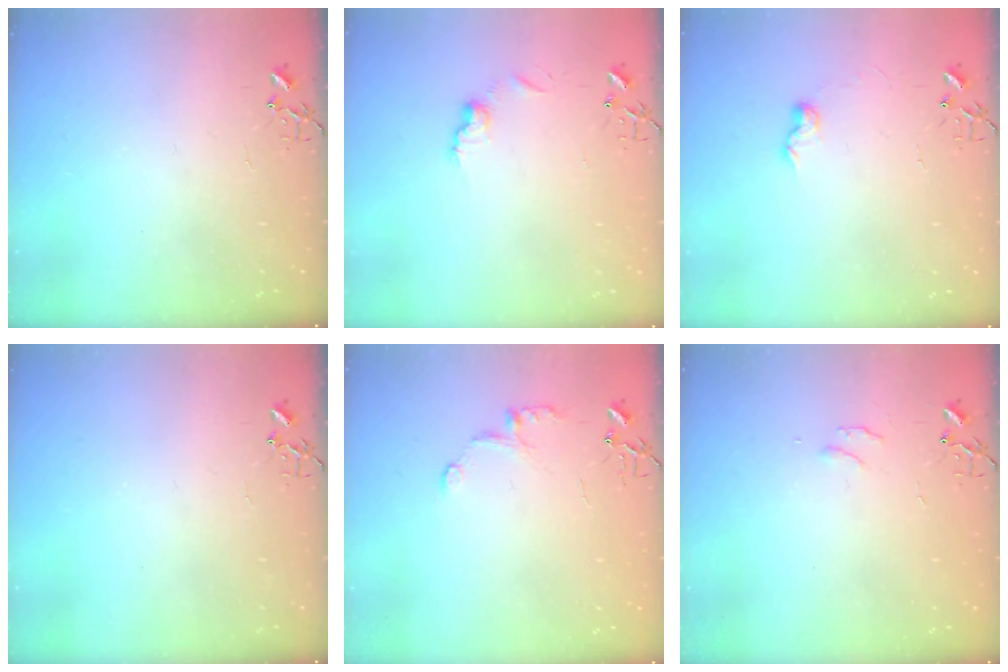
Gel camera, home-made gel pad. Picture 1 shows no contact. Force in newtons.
{"total": 7.3, "press": 7.3, "slide": 0.4}
{"total": 6.0, "press": 6.0, "slide": 0.3}
{"total": 0.0}
{"total": 7.2, "press": 7.1, "slide": 0.8}
{"total": 4.6, "press": 4.6, "slide": 0.5}